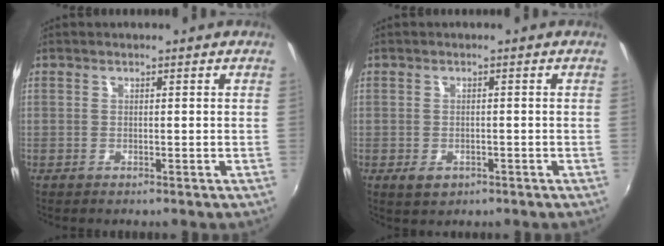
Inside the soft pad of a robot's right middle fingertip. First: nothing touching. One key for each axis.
{"total": 2.9, "fx": -1.4, "fy": 2.0, "fz": 1.6, "tx": -0.030, "ty": -0.008, "tz": -0.019}